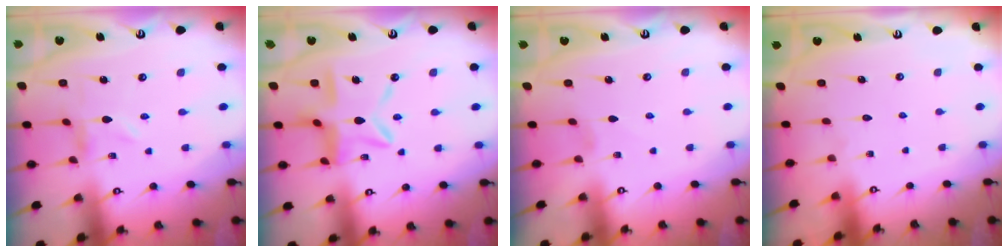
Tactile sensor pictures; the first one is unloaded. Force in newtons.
{"total": 14.3, "press": 14.2, "slide": 1.4}
{"total": 0.7, "press": 0.6, "slide": 0.3}
{"total": 1.8, "press": 1.8, "slide": 0.1}